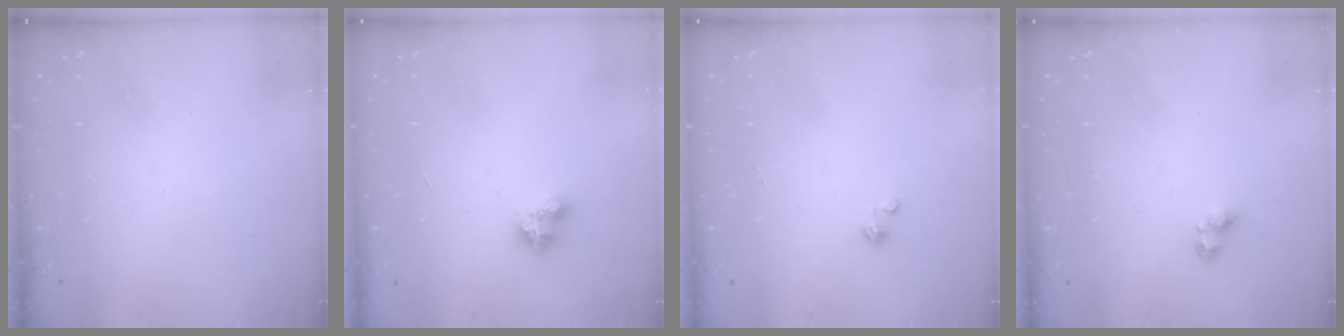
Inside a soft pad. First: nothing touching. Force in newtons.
{"total": 3.0, "press": 3.0, "slide": 0.3}
{"total": 1.7, "press": 1.7, "slide": 0.1}
{"total": 2.7, "press": 2.7, "slide": 0.3}